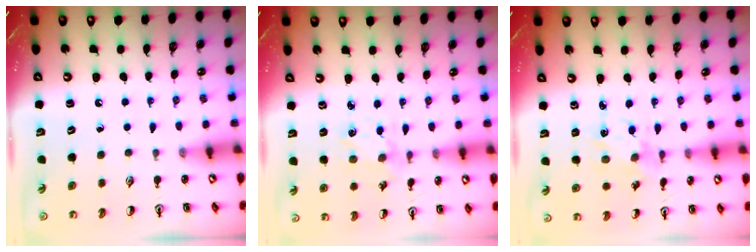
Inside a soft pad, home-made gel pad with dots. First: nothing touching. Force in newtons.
{"total": 2.0, "press": 1.9, "slide": 0.4}
{"total": 3.4, "press": 3.3, "slide": 0.9}